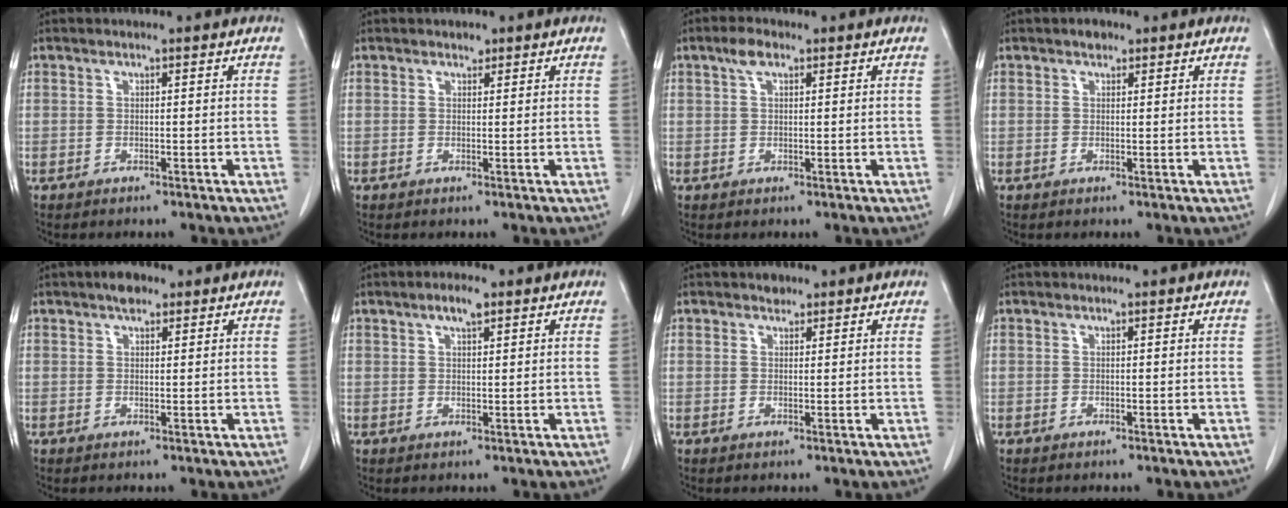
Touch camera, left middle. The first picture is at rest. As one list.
[{"total": 0.8, "force": [0.6, 0.4, 0.2], "torque": [-0.002, -0.004, 0.008]}, {"total": 2.5, "force": [1.4, 1.1, 1.7], "torque": [-0.038, 0.008, 0.028]}, {"total": 1.2, "force": [0.9, 0.7, 0.4], "torque": [-0.010, 0.002, 0.012]}, {"total": 2.5, "force": [1.7, 1.1, 1.4], "torque": [-0.024, 0.007, 0.024]}, {"total": 2.8, "force": [1.7, 0.8, 2.1], "torque": [-0.039, 0.004, 0.029]}, {"total": 1.2, "force": [0.9, 0.8, 0.2], "torque": [-0.002, -0.001, 0.012]}, {"total": 0.0}]